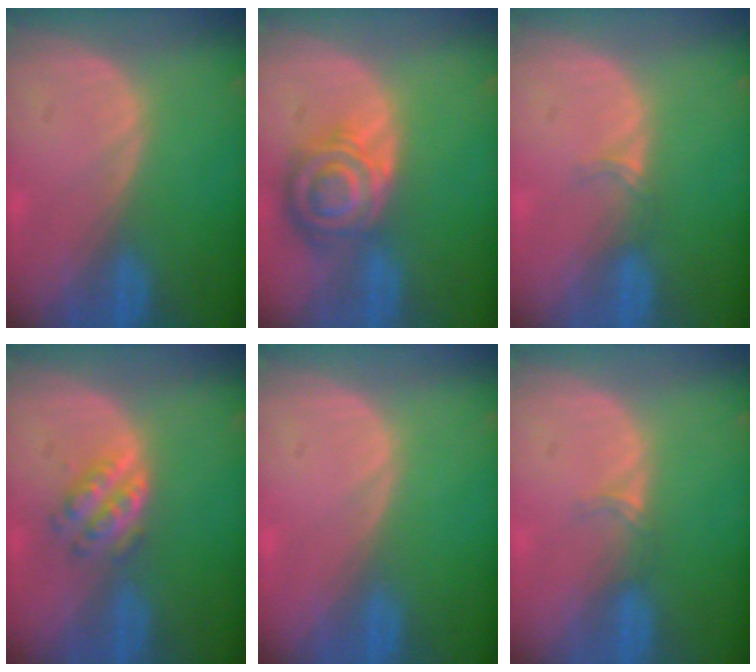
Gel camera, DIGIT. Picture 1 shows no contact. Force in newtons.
{"total": 8.3, "press": 7.2, "slide": 4.0}
{"total": 1.6, "press": 1.3, "slide": 1.1}
{"total": 4.2, "press": 4.2, "slide": 0.1}
{"total": 0.0}
{"total": 1.6, "press": 1.3, "slide": 1.1}